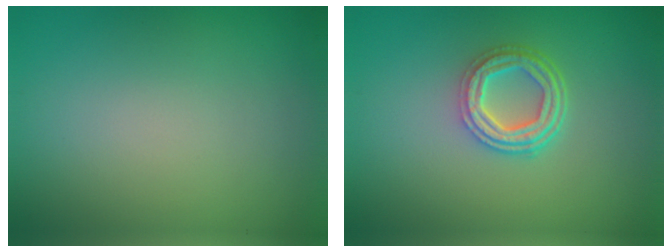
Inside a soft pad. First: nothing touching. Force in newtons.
{"total": 4.3, "press": 3.3, "slide": 2.6}